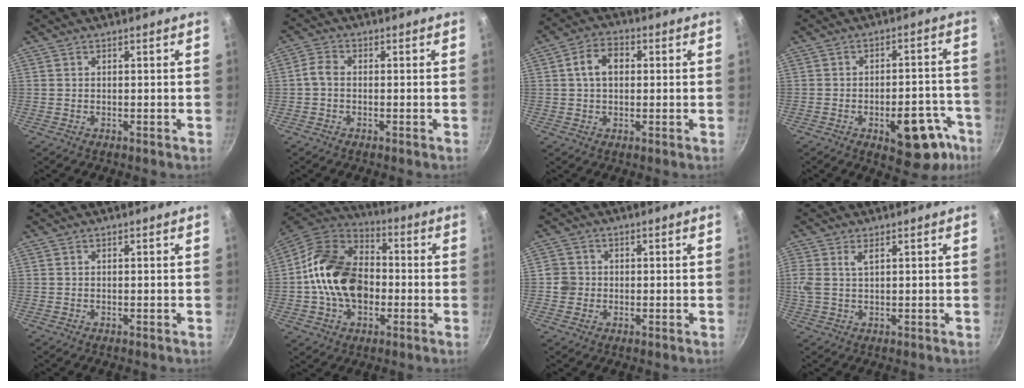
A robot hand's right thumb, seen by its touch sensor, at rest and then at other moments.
{"total": 2.5, "force": [-0.6, 1.7, 1.7], "torque": [-0.043, 0.011, -0.020]}
{"total": 6.3, "force": [0.9, 4.4, 4.4], "torque": [-0.062, 0.014, 0.008]}
{"total": 14.4, "force": [-6.7, 6.9, 10.6], "torque": [-0.068, 0.040, -0.081]}
{"total": 0.0}
{"total": 19.3, "force": [-1.4, 14.0, 13.2], "torque": [-0.202, 0.038, -0.035]}
{"total": 3.3, "force": [-0.3, 3.1, 0.8], "torque": [0.001, 0.010, -0.010]}
{"total": 3.8, "force": [1.3, 1.7, 3.2], "torque": [-0.069, 0.003, 0.027]}